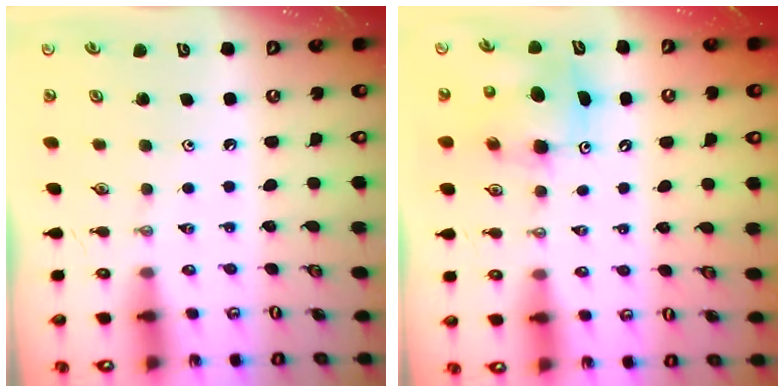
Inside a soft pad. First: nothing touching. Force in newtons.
{"total": 7.9, "press": 7.6, "slide": 2.3}